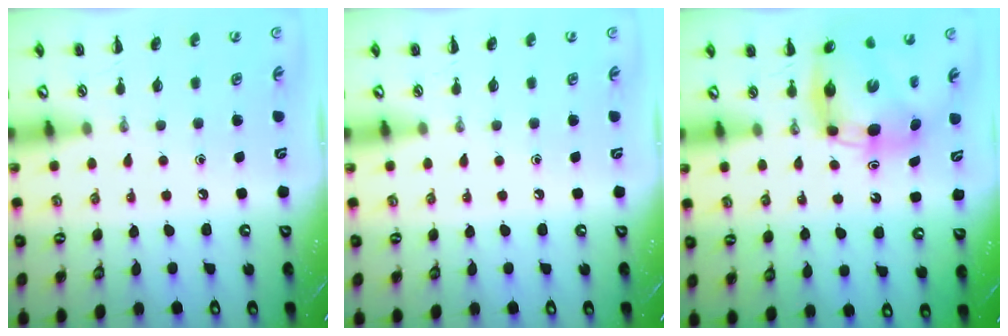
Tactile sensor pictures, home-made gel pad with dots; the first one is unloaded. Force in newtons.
{"total": 0.0}
{"total": 7.8, "press": 7.5, "slide": 2.0}